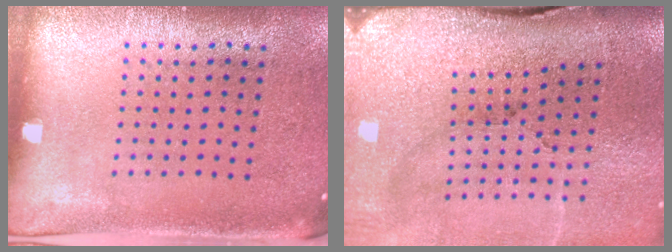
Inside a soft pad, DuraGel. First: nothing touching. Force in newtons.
{"total": 5.0, "press": 3.9, "slide": 3.2}